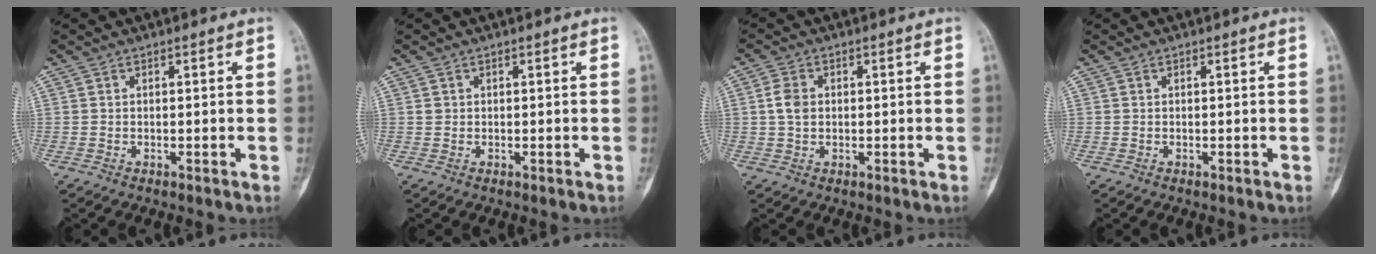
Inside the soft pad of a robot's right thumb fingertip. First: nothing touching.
{"total": 0.7, "force": [0.2, 0.6, 0.2], "torque": [0.001, 0.002, 0.004]}
{"total": 3.6, "force": [0.3, 2.6, 2.5], "torque": [-0.048, 0.004, 0.004]}
{"total": 0.0}